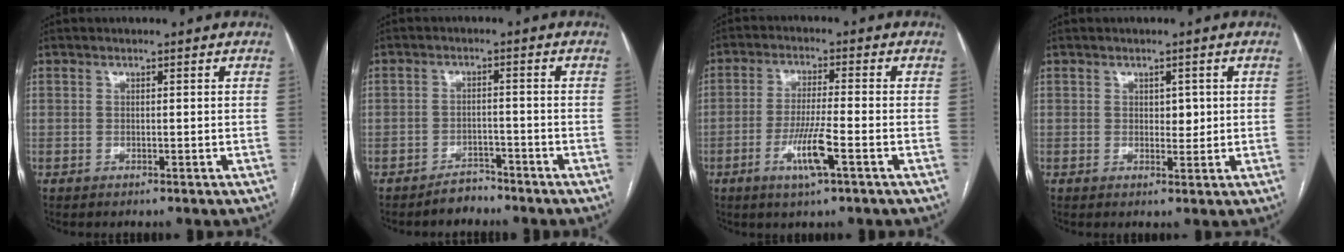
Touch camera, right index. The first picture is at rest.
{"total": 2.9, "force": [-2.6, 1.2, 0.2], "torque": [-0.002, 0.003, -0.041]}
{"total": 6.9, "force": [-2.9, 0.1, 6.2], "torque": [-0.120, -0.012, -0.054]}
{"total": 2.1, "force": [0.5, 1.4, 1.5], "torque": [-0.014, -0.002, 0.007]}